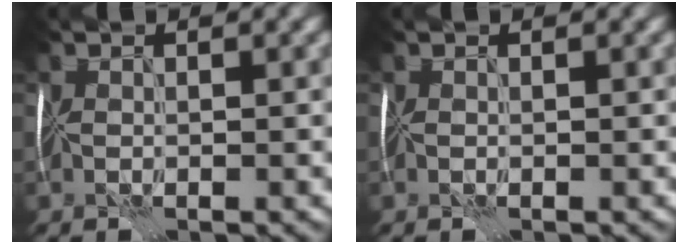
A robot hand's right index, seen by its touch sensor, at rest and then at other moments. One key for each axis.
{"total": 0.0}